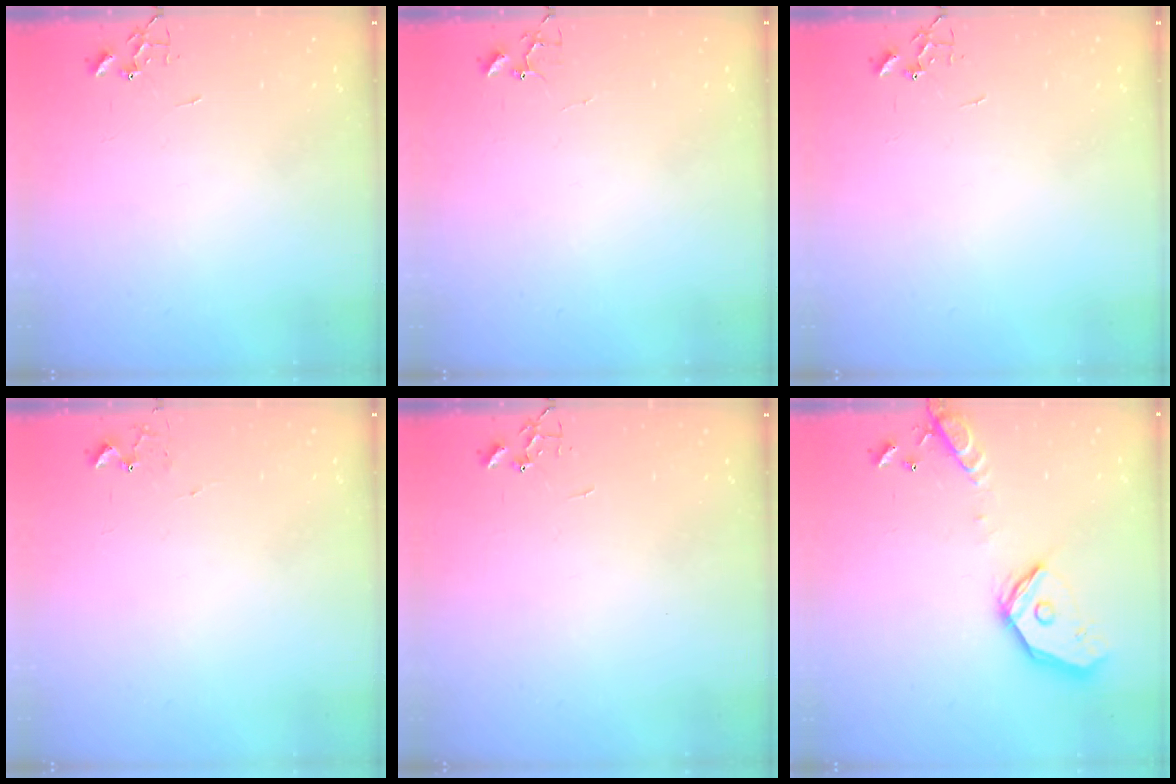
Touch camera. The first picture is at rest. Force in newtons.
{"total": 3.4, "press": 3.4, "slide": 0.3}
{"total": 0.0}
{"total": 5.4, "press": 5.4, "slide": 0.7}
{"total": 0.0}
{"total": 17.6, "press": 17.4, "slide": 2.7}